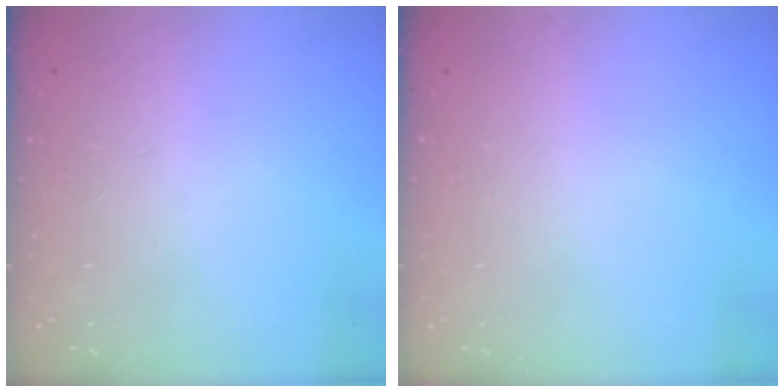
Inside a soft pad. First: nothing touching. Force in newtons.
{"total": 0.0}